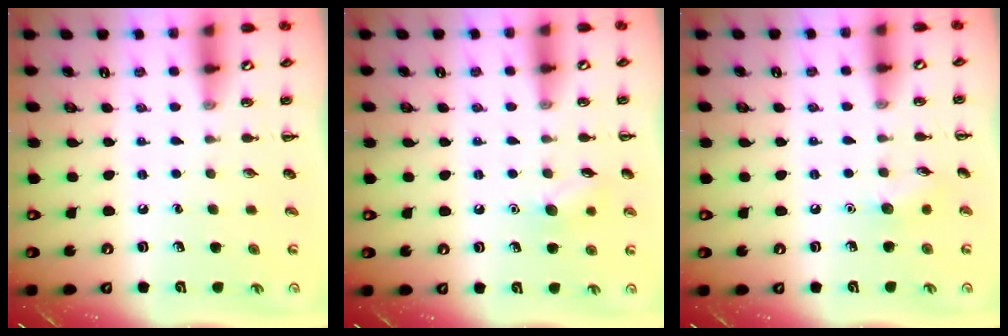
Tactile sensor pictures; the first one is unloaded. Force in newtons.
{"total": 8.3, "press": 8.1, "slide": 1.8}
{"total": 6.0, "press": 5.9, "slide": 1.5}